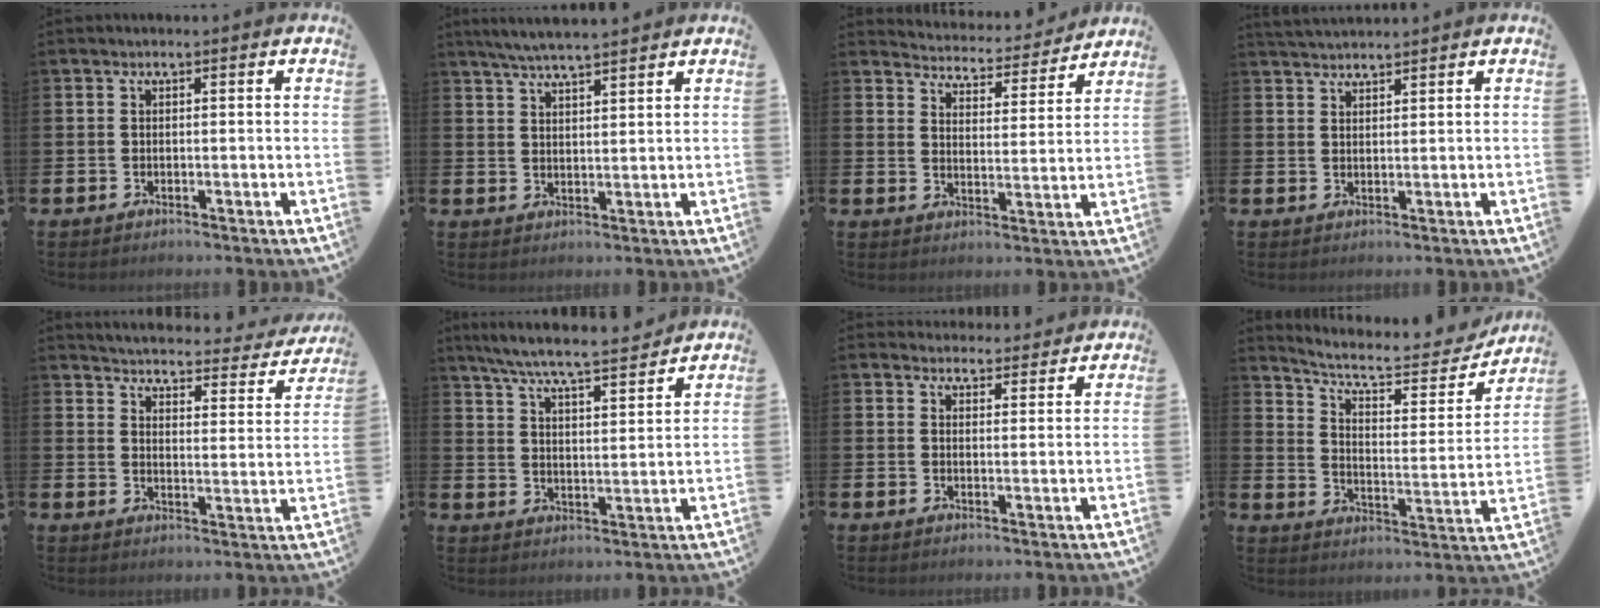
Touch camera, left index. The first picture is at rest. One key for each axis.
{"total": 4.8, "fx": 4.6, "fy": 0.1, "fz": 1.4, "tx": -0.037, "ty": -0.015, "tz": 0.082}
{"total": 4.7, "fx": 4.6, "fy": 0.8, "fz": 0.1, "tx": -0.021, "ty": -0.041, "tz": 0.076}
{"total": 2.5, "fx": 2.4, "fy": 0.3, "fz": 0.1, "tx": -0.006, "ty": -0.007, "tz": 0.045}
{"total": 3.6, "fx": 3.5, "fy": 0.7, "fz": 0.5, "tx": -0.027, "ty": -0.036, "tz": 0.051}
{"total": 7.3, "fx": 6.9, "fy": 0.2, "fz": 2.5, "tx": -0.075, "ty": -0.045, "tz": 0.120}
{"total": 3.6, "fx": 3.5, "fy": 1.1, "fz": -0.2, "tx": 0.004, "ty": -0.020, "tz": 0.062}
{"total": 7.6, "fx": 6.6, "fy": 2.3, "fz": 3.1, "tx": -0.080, "ty": -0.047, "tz": 0.106}